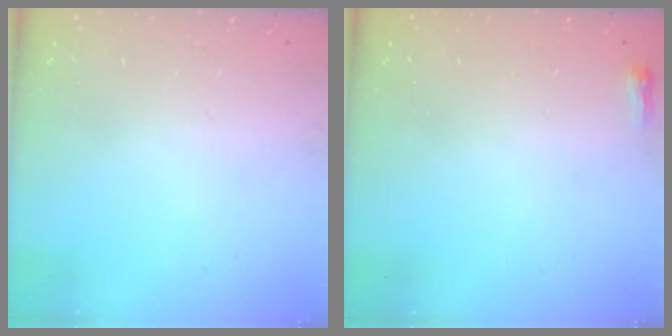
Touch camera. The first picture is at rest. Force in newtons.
{"total": 2.3, "press": 2.2, "slide": 0.7}